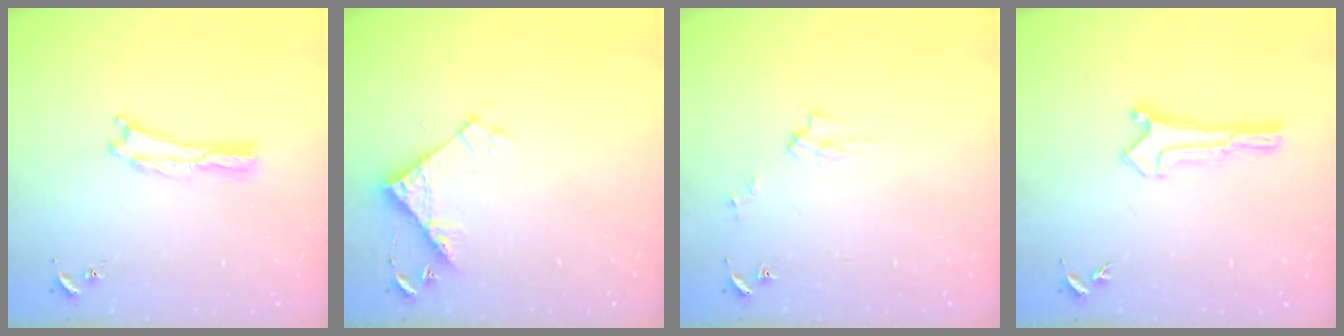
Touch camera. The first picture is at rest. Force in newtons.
{"total": 5.8, "press": 5.8, "slide": 0.2}
{"total": 3.0, "press": 3.0, "slide": 0.3}
{"total": 0.0}